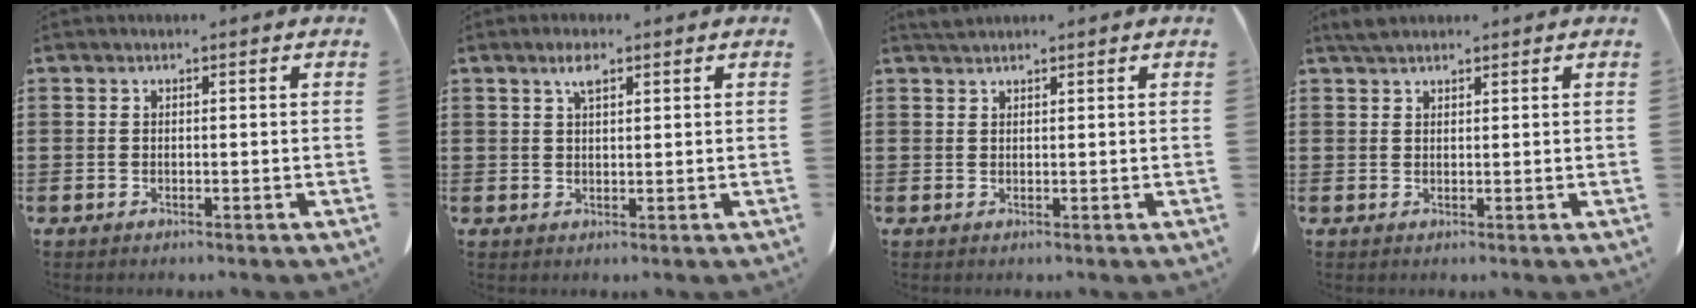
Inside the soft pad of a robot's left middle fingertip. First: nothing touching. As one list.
[{"total": 2.6, "force": [1.7, 0.9, 1.9], "torque": [-0.034, 0.001, 0.027]}, {"total": 1.4, "force": [1.2, 0.2, 0.5], "torque": [-0.014, -0.001, 0.025]}, {"total": 2.0, "force": [1.7, 0.6, 0.8], "torque": [-0.021, 0.003, 0.034]}]